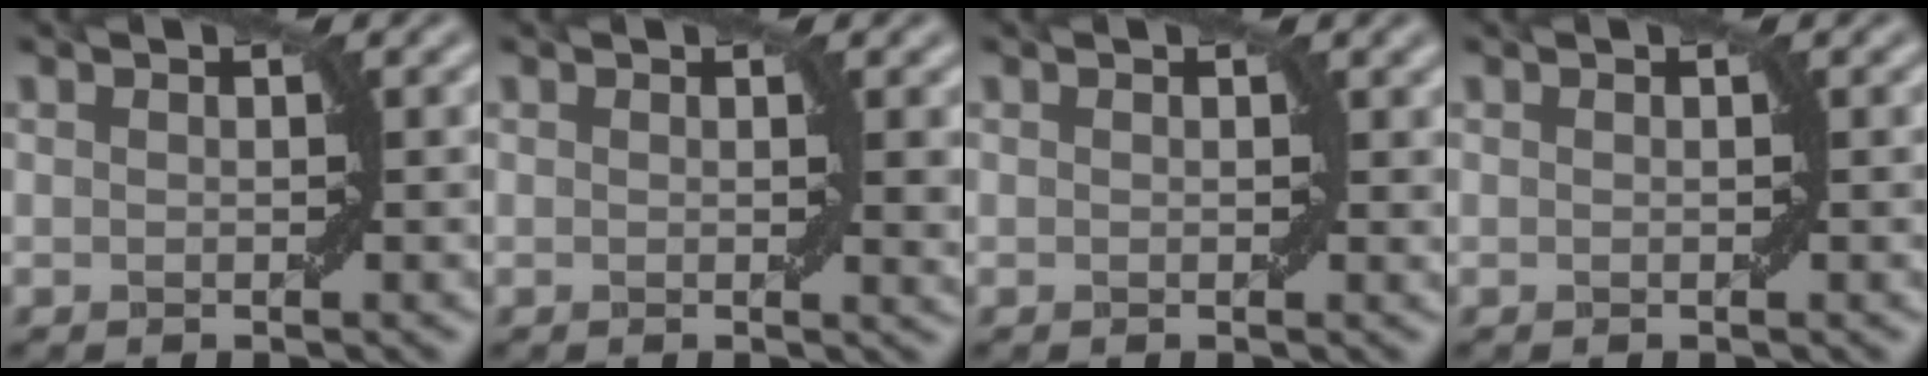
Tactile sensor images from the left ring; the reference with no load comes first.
{"total": 1.5, "force": [0.5, 0.3, 1.4], "torque": [-0.014, -0.004, 0.007]}
{"total": 0.7, "force": [0.3, 0.5, 0.4], "torque": [0.000, -0.004, 0.005]}
{"total": 0.0}